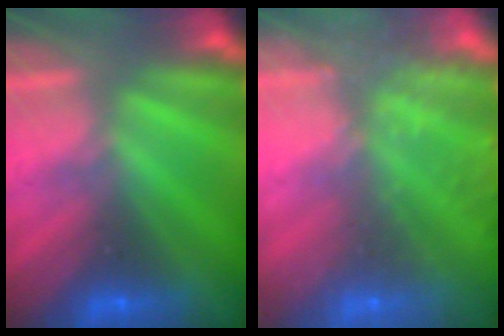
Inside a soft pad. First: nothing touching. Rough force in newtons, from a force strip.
{"total": 7.5}